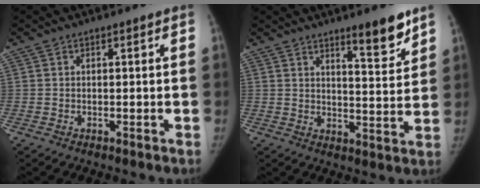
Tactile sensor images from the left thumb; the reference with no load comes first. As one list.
[{"total": 8.1, "force": [6.0, 1.5, 5.2], "torque": [-0.057, -0.049, 0.090]}]